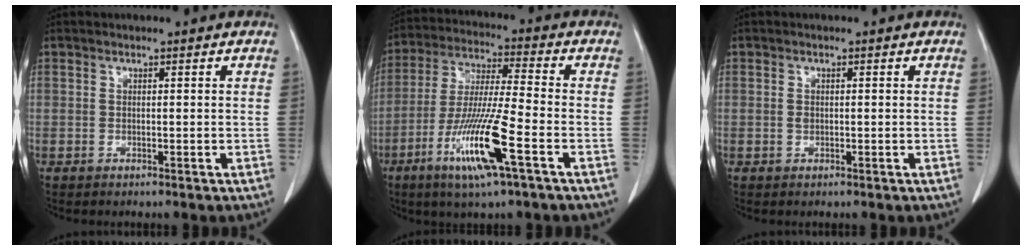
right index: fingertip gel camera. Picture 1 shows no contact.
{"total": 13.9, "force": [-5.9, 0.3, 12.6], "torque": [-0.252, -0.023, -0.110]}
{"total": 0.8, "force": [0.0, 0.6, 0.6], "torque": [-0.013, 0.001, 0.001]}